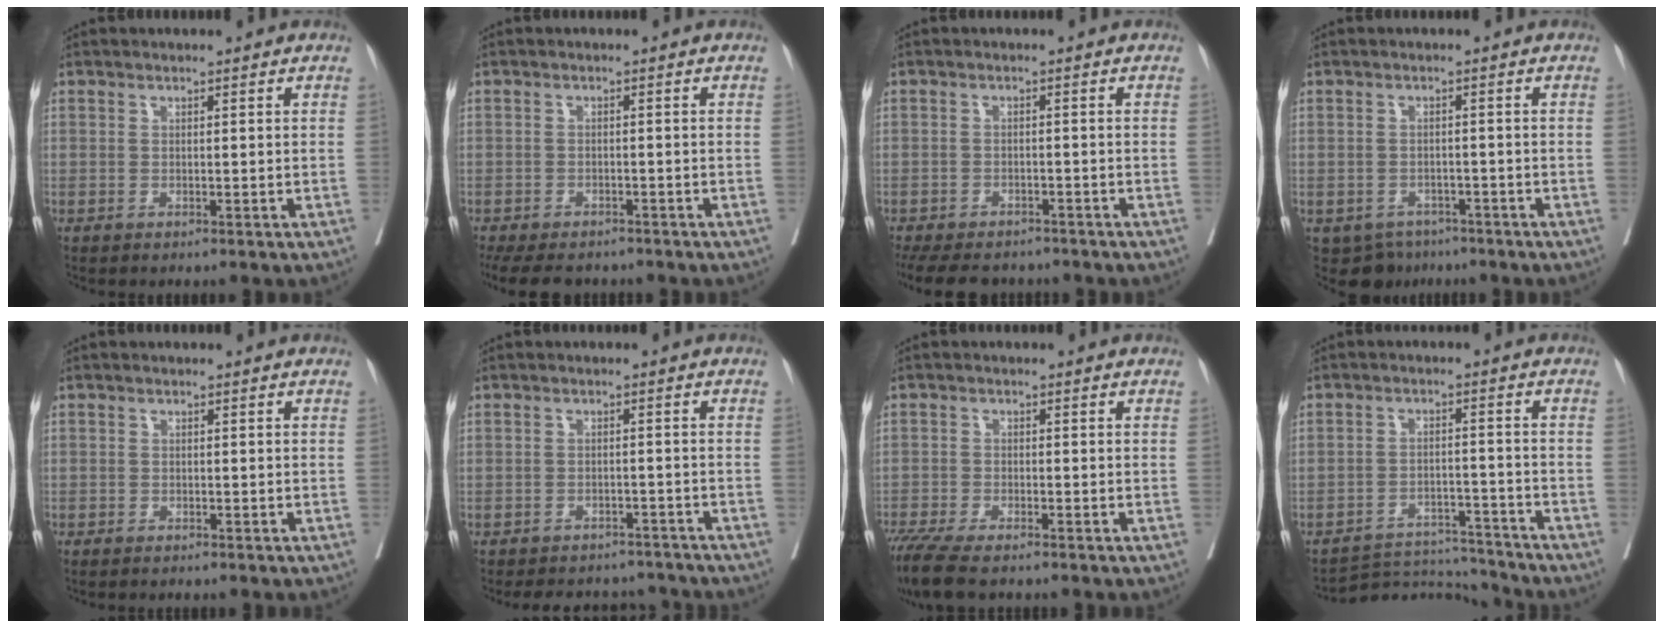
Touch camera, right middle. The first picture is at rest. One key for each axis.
{"total": 11.0, "fx": -9.2, "fy": 4.2, "fz": 4.4, "tx": -0.093, "ty": -0.014, "tz": -0.123}
{"total": 13.0, "fx": -10.9, "fy": 5.2, "fz": 4.9, "tx": -0.117, "ty": -0.011, "tz": -0.143}
{"total": 5.1, "fx": -3.6, "fy": 3.6, "fz": 0.5, "tx": 0.002, "ty": 0.006, "tz": -0.049}
{"total": 1.1, "fx": -0.9, "fy": 0.5, "fz": 0.1, "tx": -0.003, "ty": 0.001, "tz": -0.015}
{"total": 11.0, "fx": -10.1, "fy": 3.7, "fz": 2.2, "tx": -0.034, "ty": 0.015, "tz": -0.120}
{"total": 8.2, "fx": -6.6, "fy": 1.4, "fz": 4.6, "tx": -0.082, "ty": -0.017, "tz": -0.113}
{"total": 8.5, "fx": -8.4, "fy": 0.0, "fz": -1.5, "tx": 0.022, "ty": 0.017, "tz": -0.134}